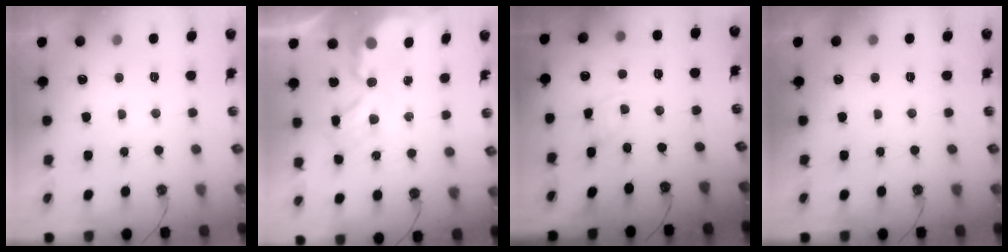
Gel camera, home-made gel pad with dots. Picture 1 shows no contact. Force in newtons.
{"total": 4.6, "press": 4.6, "slide": 0.6}
{"total": 2.1, "press": 2.1, "slide": 0.4}
{"total": 0.0}